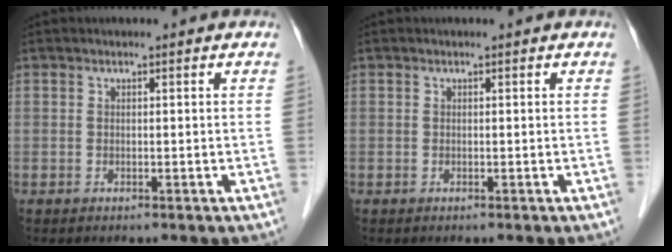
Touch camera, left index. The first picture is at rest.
{"total": 0.0}